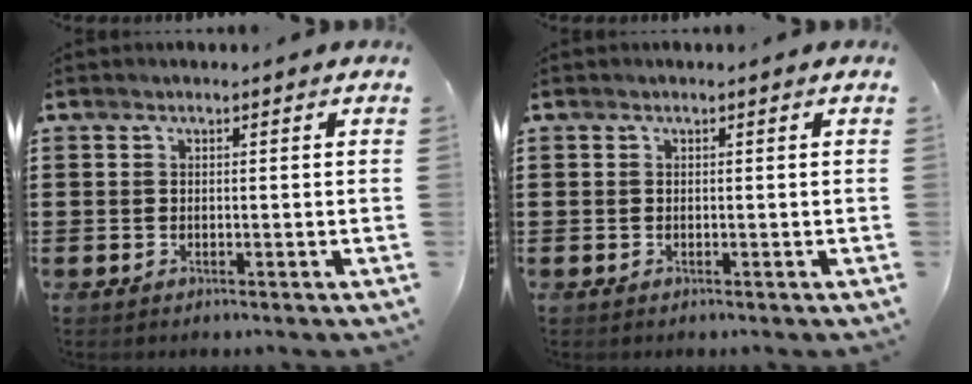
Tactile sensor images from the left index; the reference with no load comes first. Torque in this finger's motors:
{"motor_torque": [-0.04, -0.04, 0.00, 0.00]}